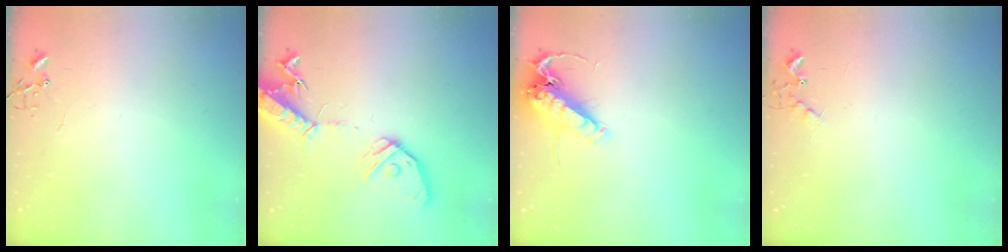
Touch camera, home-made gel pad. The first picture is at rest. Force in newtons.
{"total": 16.6, "press": 16.2, "slide": 3.2}
{"total": 14.1, "press": 14.0, "slide": 1.8}
{"total": 4.8, "press": 4.7, "slide": 0.8}